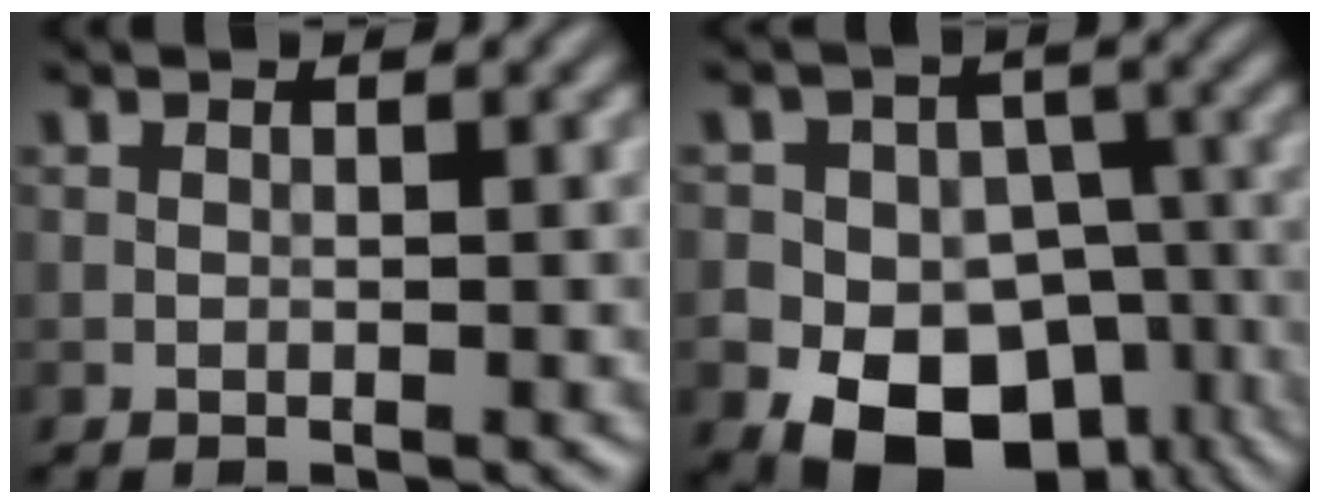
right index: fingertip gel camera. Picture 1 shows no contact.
{"total": 13.7, "force": [-6.7, 10.3, 6.0], "torque": [-0.071, -0.031, -0.118]}